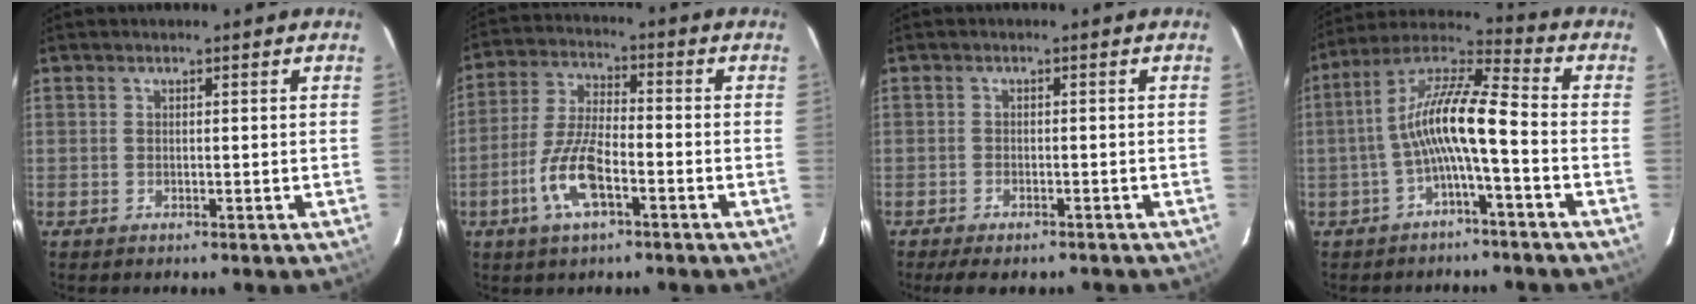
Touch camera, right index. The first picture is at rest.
{"total": 10.4, "force": [-4.7, 3.4, 8.7], "torque": [-0.187, -0.002, -0.090]}
{"total": 5.7, "force": [-4.6, 1.8, 2.7], "torque": [-0.067, -0.016, -0.068]}
{"total": 11.0, "force": [-2.9, 1.4, 10.5], "torque": [-0.220, 0.022, -0.057]}